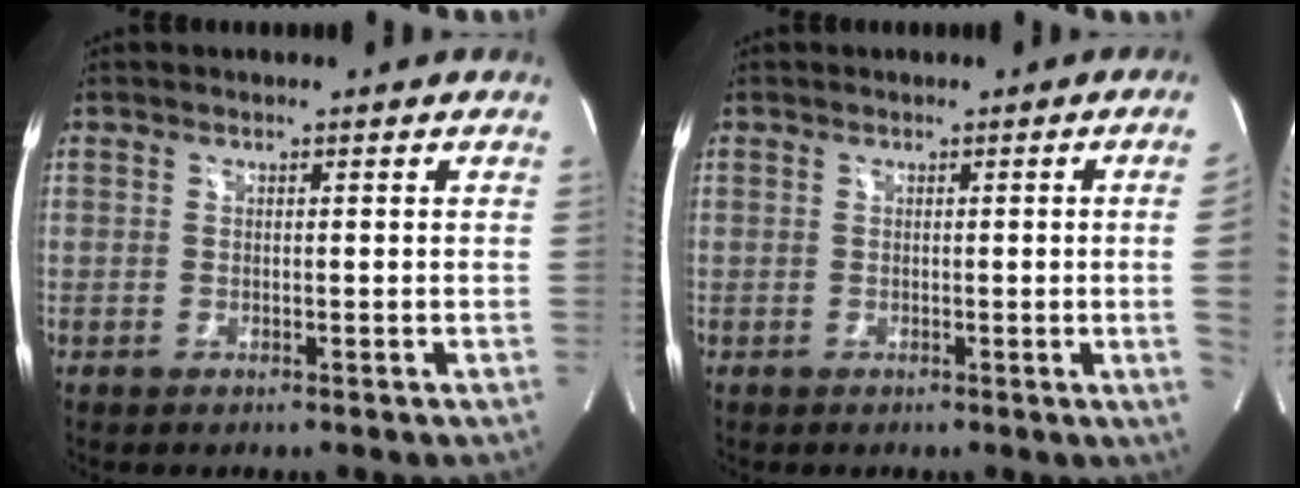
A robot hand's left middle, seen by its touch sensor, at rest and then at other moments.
{"total": 3.8, "force": [-0.2, -1.7, 3.3], "torque": [-0.041, -0.006, -0.001]}